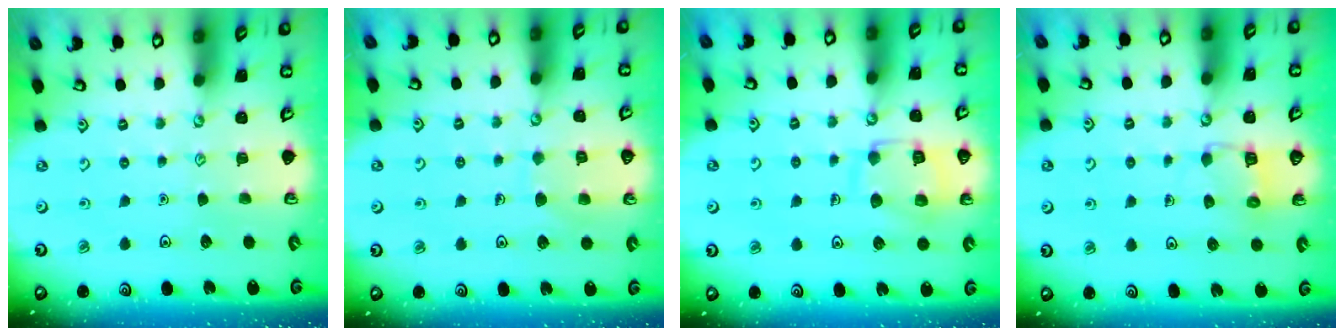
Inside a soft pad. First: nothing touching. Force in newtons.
{"total": 6.6, "press": 6.6, "slide": 0.5}
{"total": 12.7, "press": 12.6, "slide": 1.2}
{"total": 7.2, "press": 7.1, "slide": 0.4}